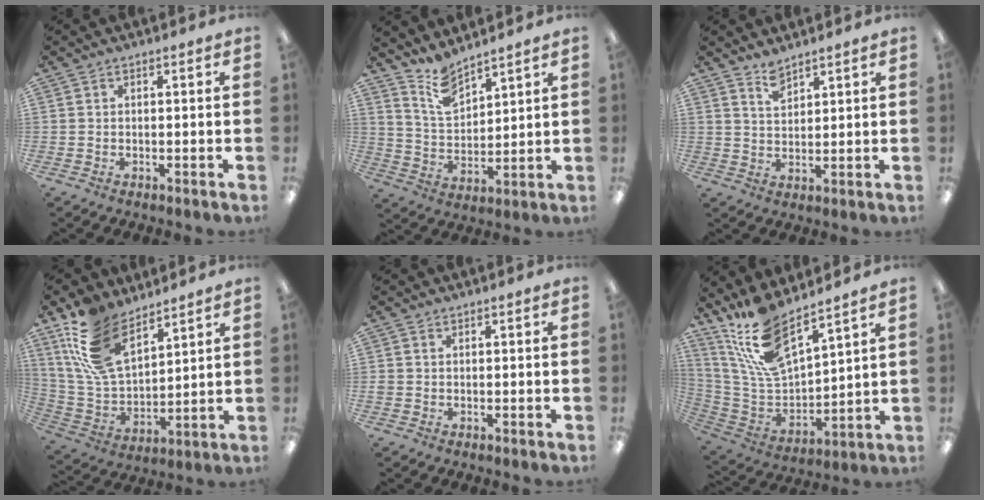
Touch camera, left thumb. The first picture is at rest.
{"total": 8.6, "force": [7.3, 2.8, 3.5], "torque": [-0.085, -0.038, 0.137]}
{"total": 3.9, "force": [3.6, 1.2, 1.1], "torque": [-0.020, -0.021, 0.066]}
{"total": 17.7, "force": [10.6, 9.4, 10.6], "torque": [-0.234, -0.034, 0.200]}
{"total": 0.6, "force": [0.0, 0.5, 0.2], "torque": [-0.003, 0.004, -0.001]}
{"total": 16.3, "force": [12.8, 4.9, 8.8], "torque": [-0.218, -0.078, 0.230]}